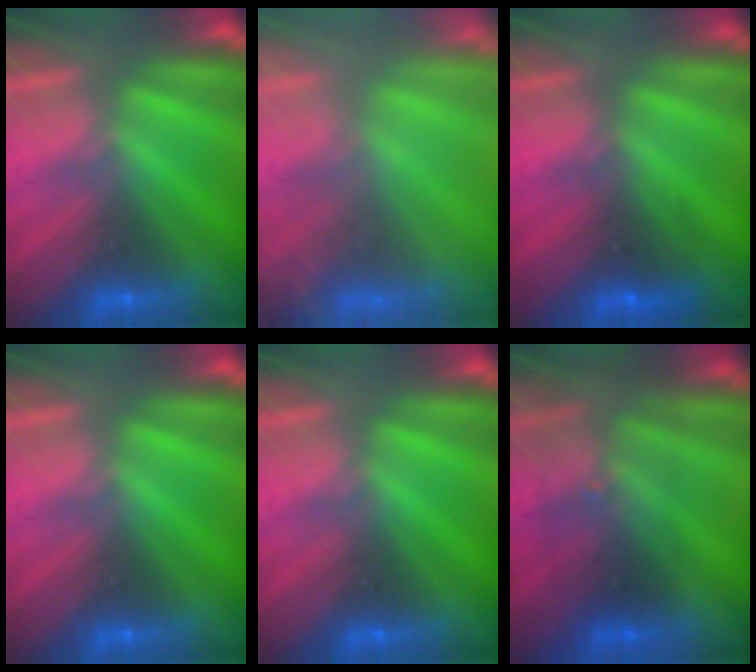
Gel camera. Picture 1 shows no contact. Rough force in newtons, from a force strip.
{"total": 7.1}
{"total": 2.4}
{"total": 0.0}
{"total": 0.0}
{"total": 2.9}